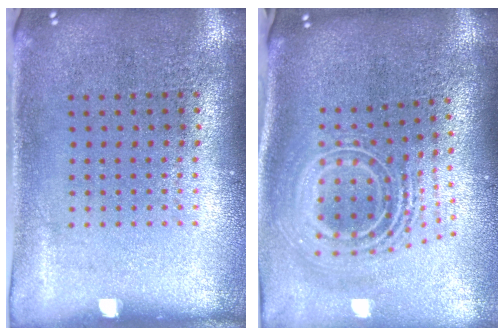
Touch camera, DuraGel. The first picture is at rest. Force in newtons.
{"total": 2.8, "press": 1.9, "slide": 2.2}